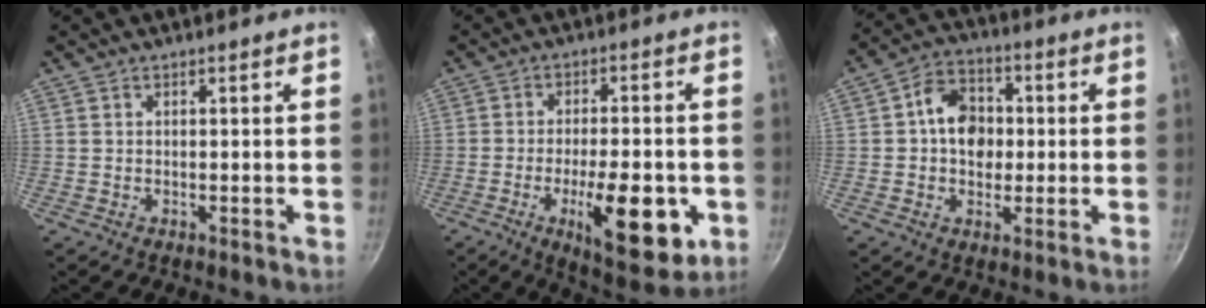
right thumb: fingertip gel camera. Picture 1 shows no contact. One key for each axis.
{"total": 16.1, "fx": -4.8, "fy": 6.0, "fz": 14.2, "tx": -0.187, "ty": 0.004, "tz": -0.063}
{"total": 9.9, "fx": 0.5, "fy": 7.8, "fz": 6.1, "tx": -0.062, "ty": 0.012, "tz": -0.006}